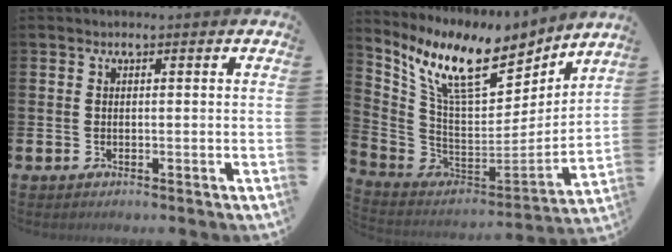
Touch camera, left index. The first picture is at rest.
{"total": 11.8, "force": [8.6, 4.5, 6.7], "torque": [-0.163, -0.051, 0.154]}